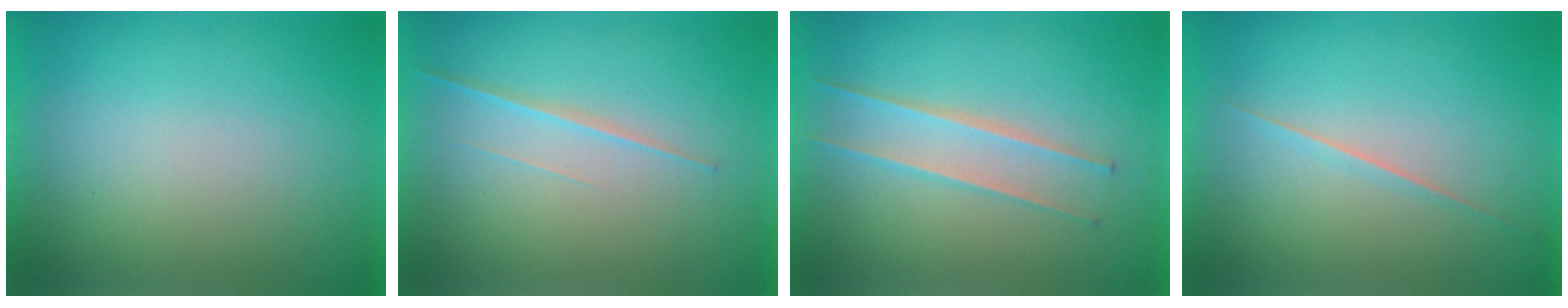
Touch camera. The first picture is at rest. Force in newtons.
{"total": 2.0}
{"total": 2.4}
{"total": 1.8}